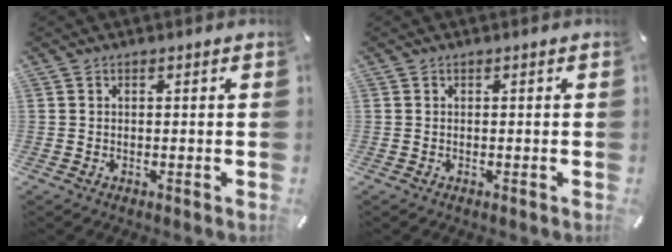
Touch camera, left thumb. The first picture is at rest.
{"total": 0.0}